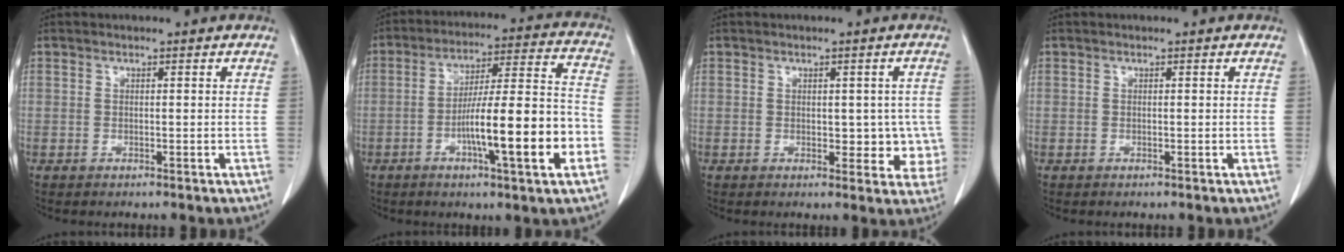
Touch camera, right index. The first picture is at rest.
{"total": 16.6, "force": [-5.3, 1.2, 15.7], "torque": [-0.252, 0.008, -0.082]}
{"total": 5.2, "force": [-0.2, 3.1, 4.1], "torque": [-0.028, 0.012, 0.003]}
{"total": 0.0}